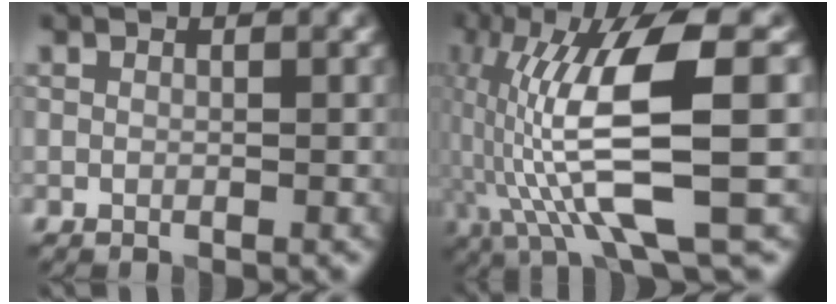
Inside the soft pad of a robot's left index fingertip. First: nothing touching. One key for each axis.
{"total": 12.3, "fx": -1.8, "fy": 2.3, "fz": 11.9, "tx": -0.225, "ty": 0.016, "tz": -0.028}